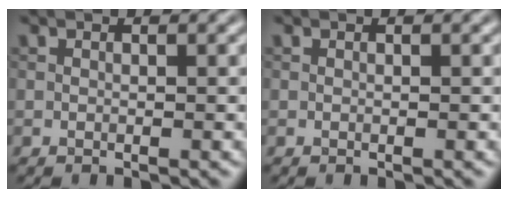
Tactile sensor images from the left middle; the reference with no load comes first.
{"total": 0.0}